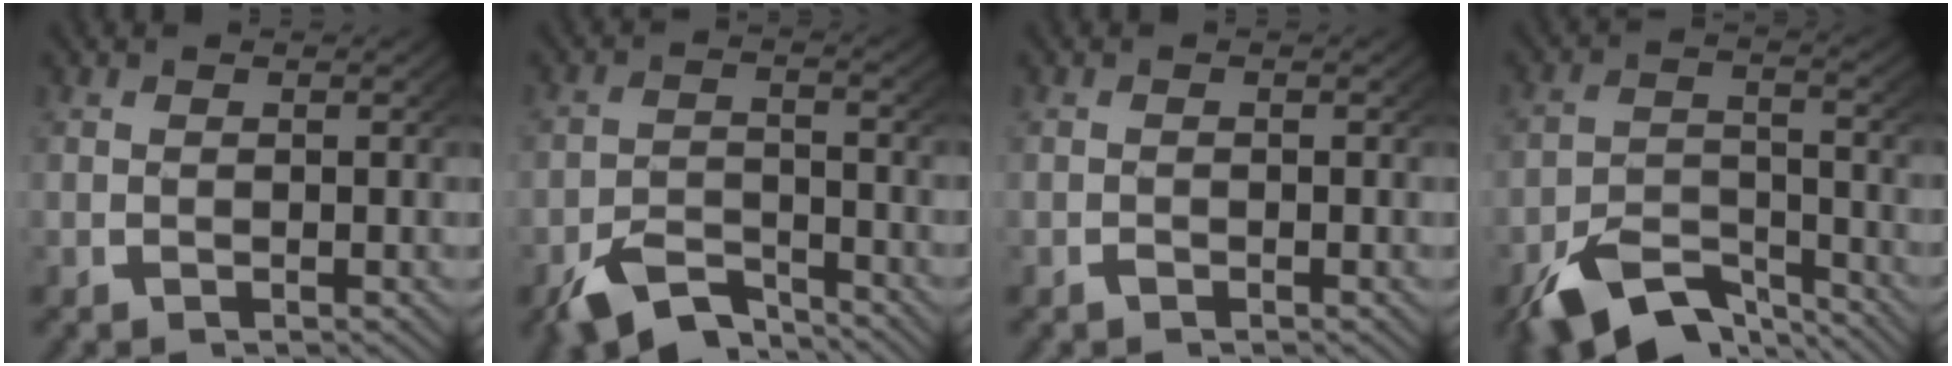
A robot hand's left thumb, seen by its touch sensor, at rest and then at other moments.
{"total": 6.0, "force": [-4.7, 2.5, 2.7], "torque": [-0.045, -0.020, -0.079]}
{"total": 0.5, "force": [-0.4, 0.2, 0.2], "torque": [-0.002, -0.004, -0.008]}
{"total": 8.4, "force": [-6.1, 3.8, 4.4], "torque": [-0.072, -0.025, -0.100]}